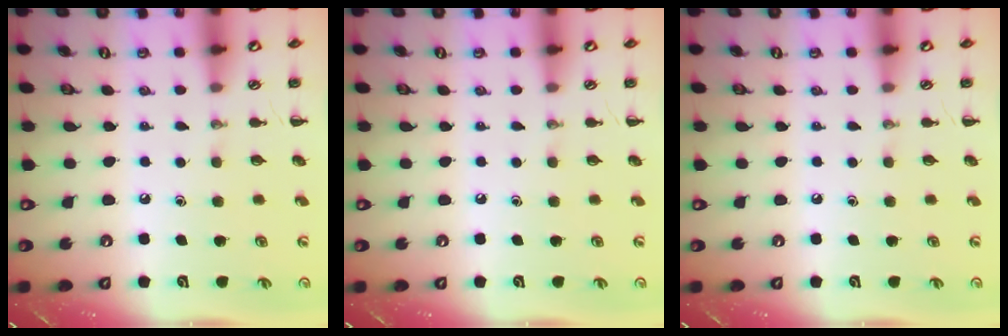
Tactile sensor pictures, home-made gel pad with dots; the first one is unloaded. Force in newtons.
{"total": 0.0}
{"total": 0.0}